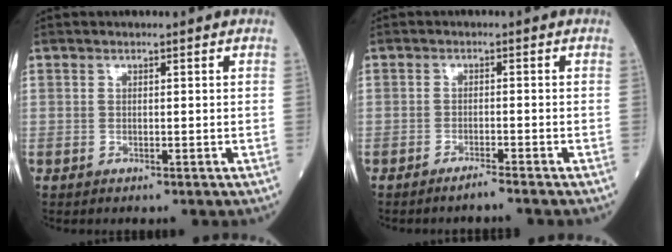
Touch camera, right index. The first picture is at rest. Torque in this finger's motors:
{"motor_torque": [0.02, -0.11, 0.01, -0.02]}